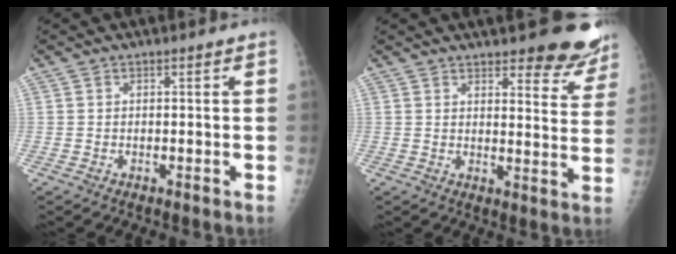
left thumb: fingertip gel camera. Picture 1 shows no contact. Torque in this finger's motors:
{"motor_torque": [0.17, -0.10, 0.06, -0.31, 0.08]}